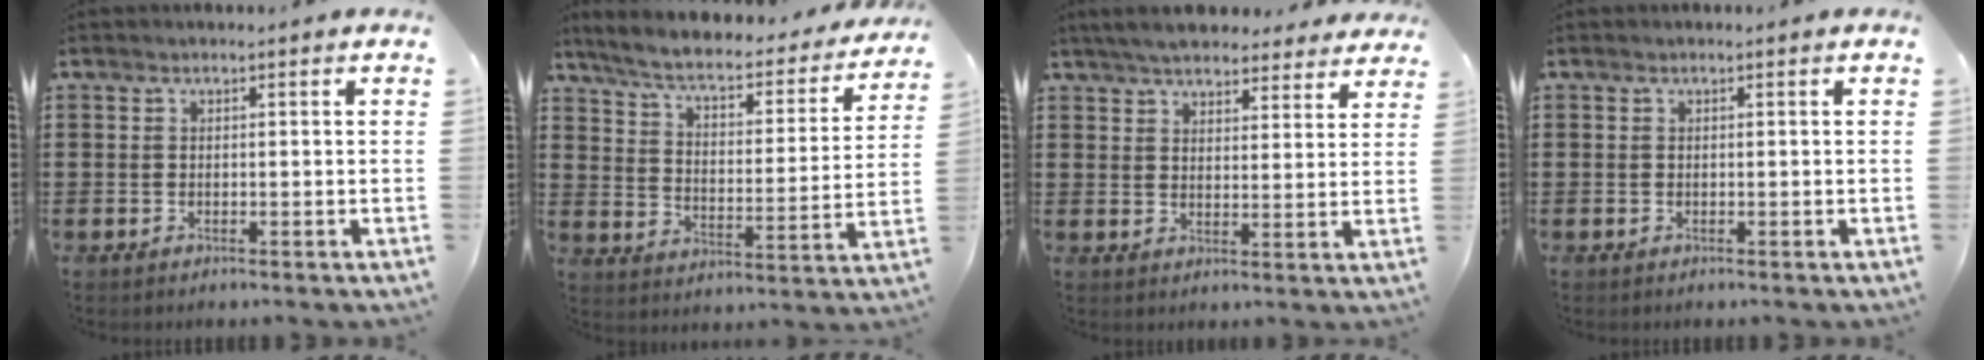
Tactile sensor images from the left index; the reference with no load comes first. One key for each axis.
{"total": 5.4, "fx": 4.4, "fy": 0.9, "fz": 3.0, "tx": -0.079, "ty": -0.031, "tz": 0.068}
{"total": 5.3, "fx": 5.0, "fy": 0.9, "fz": 1.4, "tx": -0.045, "ty": -0.012, "tz": 0.094}
{"total": 0.0}